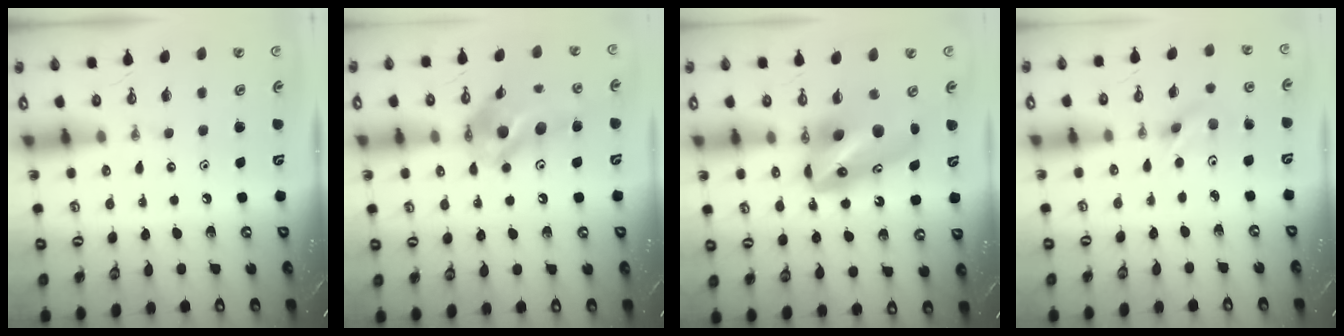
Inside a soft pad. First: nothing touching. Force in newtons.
{"total": 12.8, "press": 12.4, "slide": 3.0}
{"total": 10.9, "press": 10.8, "slide": 1.6}
{"total": 2.6, "press": 2.4, "slide": 0.9}